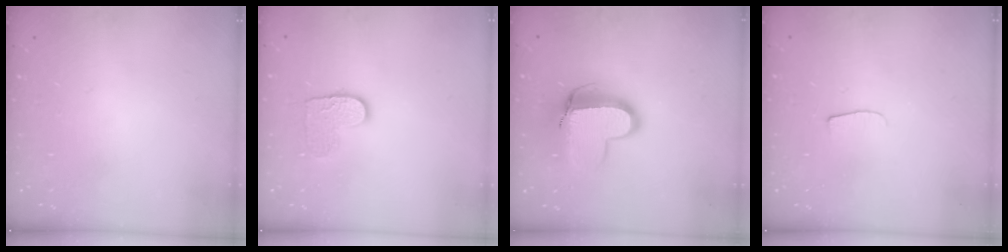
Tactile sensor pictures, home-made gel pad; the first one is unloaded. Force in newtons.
{"total": 8.2, "press": 8.2, "slide": 0.5}
{"total": 12.5, "press": 12.5, "slide": 1.0}
{"total": 4.3, "press": 4.3, "slide": 0.5}